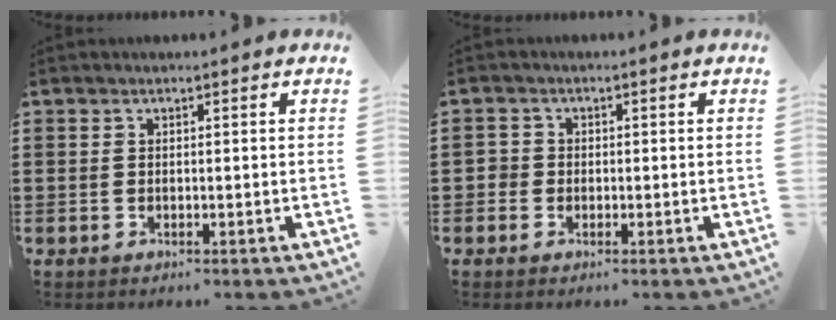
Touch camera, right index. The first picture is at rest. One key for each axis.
{"total": 1.5, "fx": -0.5, "fy": 1.4, "fz": 0.2, "tx": -0.009, "ty": 0.006, "tz": -0.011}